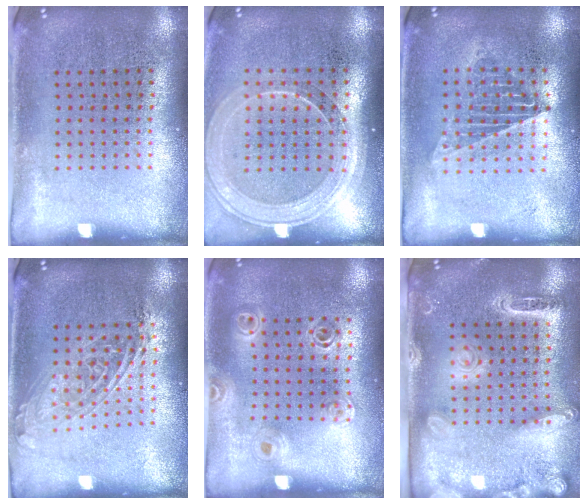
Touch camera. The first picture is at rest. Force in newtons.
{"total": 1.7, "press": 1.6, "slide": 0.7}
{"total": 1.2, "press": 1.1, "slide": 0.4}
{"total": 1.7, "press": 1.4, "slide": 0.9}
{"total": 1.1, "press": 1.1, "slide": 0.2}
{"total": 2.3, "press": 2.0, "slide": 1.2}